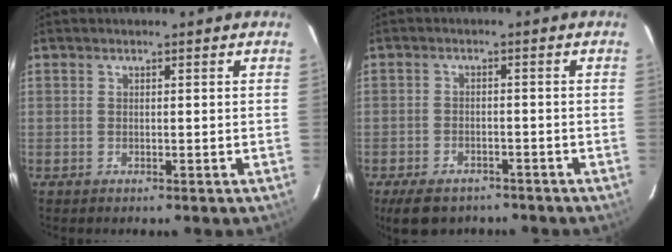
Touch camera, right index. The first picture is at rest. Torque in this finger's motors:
{"motor_torque": [0.73, -0.72, 0.19, 0.02]}